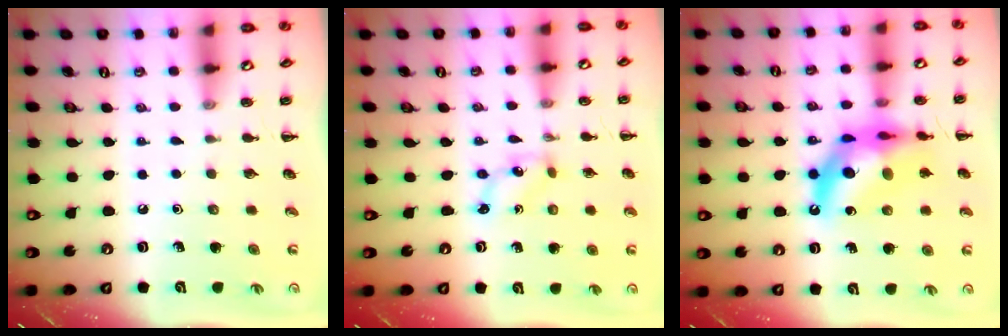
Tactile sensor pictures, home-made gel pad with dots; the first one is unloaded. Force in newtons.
{"total": 1.4, "press": 1.3, "slide": 0.3}
{"total": 16.1, "press": 15.6, "slide": 4.1}